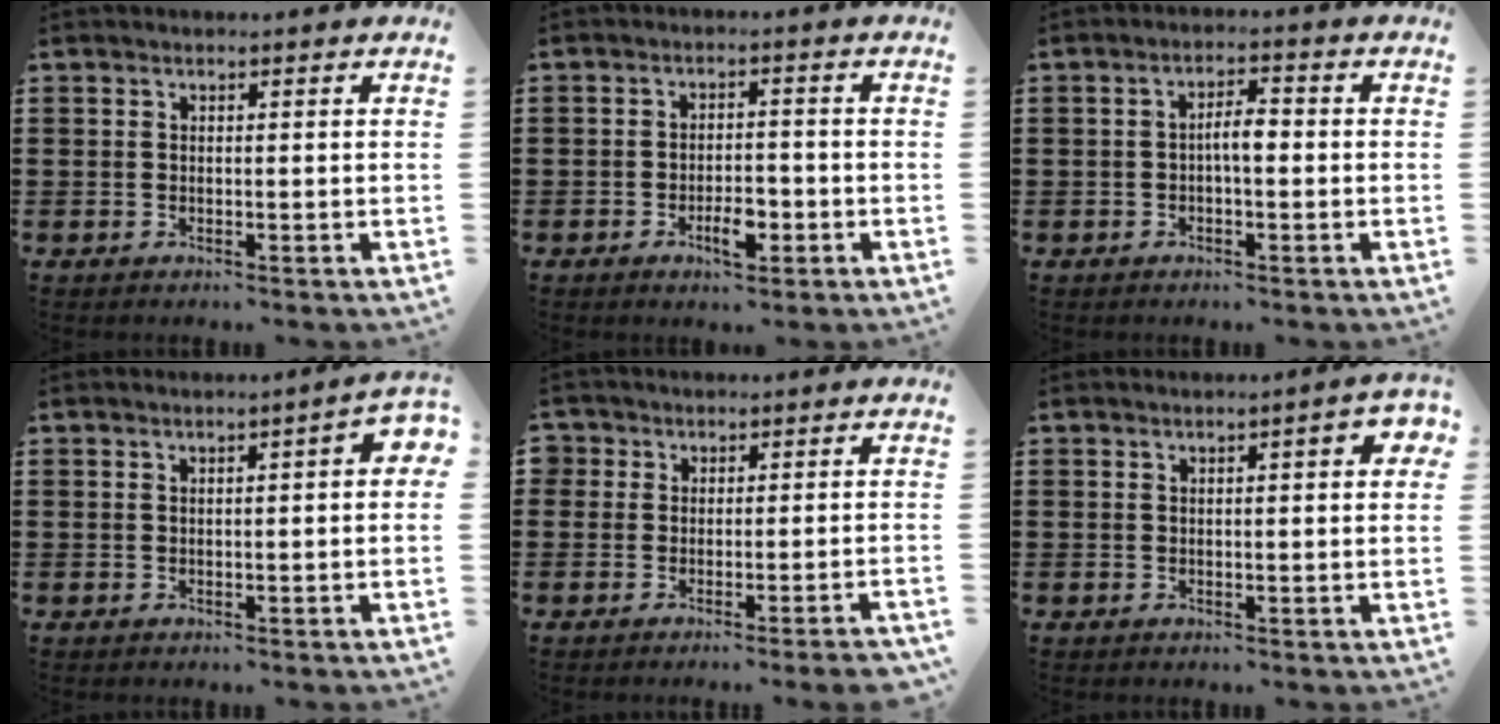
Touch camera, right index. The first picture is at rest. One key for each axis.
{"total": 4.3, "fx": -2.0, "fy": 1.8, "fz": 3.4, "tx": -0.056, "ty": 0.007, "tz": -0.034}
{"total": 3.2, "fx": -0.4, "fy": 1.0, "fz": 3.0, "tx": -0.055, "ty": 0.007, "tz": -0.010}
{"total": 1.4, "fx": -0.2, "fy": 0.2, "fz": 1.3, "tx": -0.022, "ty": -0.001, "tz": -0.003}
{"total": 1.9, "fx": -1.9, "fy": 0.1, "fz": 0.5, "tx": -0.011, "ty": 0.003, "tz": -0.038}
{"total": 2.3, "fx": 0.4, "fy": 0.4, "fz": 2.2, "tx": -0.033, "ty": 0.001, "tz": 0.004}